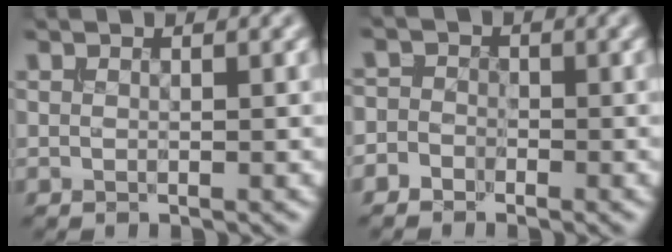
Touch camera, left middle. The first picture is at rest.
{"total": 2.0, "force": [-1.2, 1.6, 0.0], "torque": [0.023, 0.011, -0.034]}